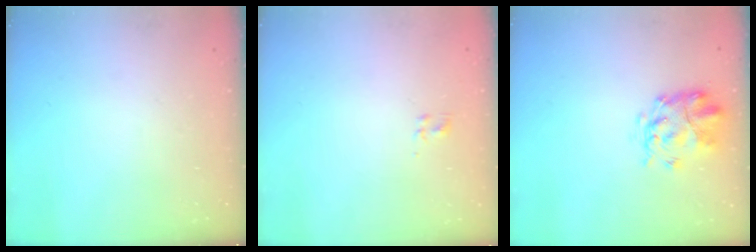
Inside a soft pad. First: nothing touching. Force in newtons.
{"total": 1.9, "press": 1.5, "slide": 1.1}
{"total": 3.8, "press": 3.5, "slide": 1.6}